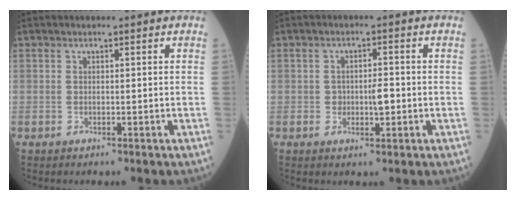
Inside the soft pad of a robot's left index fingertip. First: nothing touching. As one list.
[{"total": 3.1, "force": [-0.5, 1.5, 2.7], "torque": [-0.040, 0.007, -0.005]}]